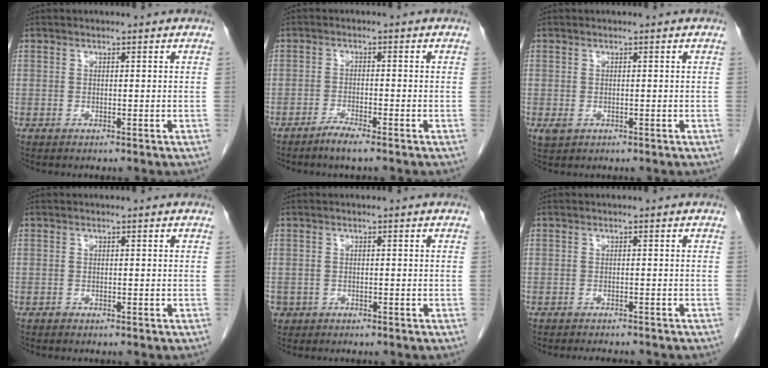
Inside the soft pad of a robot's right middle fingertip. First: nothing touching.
{"total": 2.7, "force": [-2.2, -0.1, 1.6], "torque": [-0.035, -0.003, -0.043]}
{"total": 1.4, "force": [-0.3, 1.0, 0.9], "torque": [-0.020, -0.003, 0.001]}
{"total": 0.0}
{"total": 1.7, "force": [-0.8, 1.4, 0.1], "torque": [-0.006, 0.005, -0.013]}
{"total": 3.9, "force": [-3.6, 0.8, 1.2], "torque": [-0.014, -0.005, -0.045]}